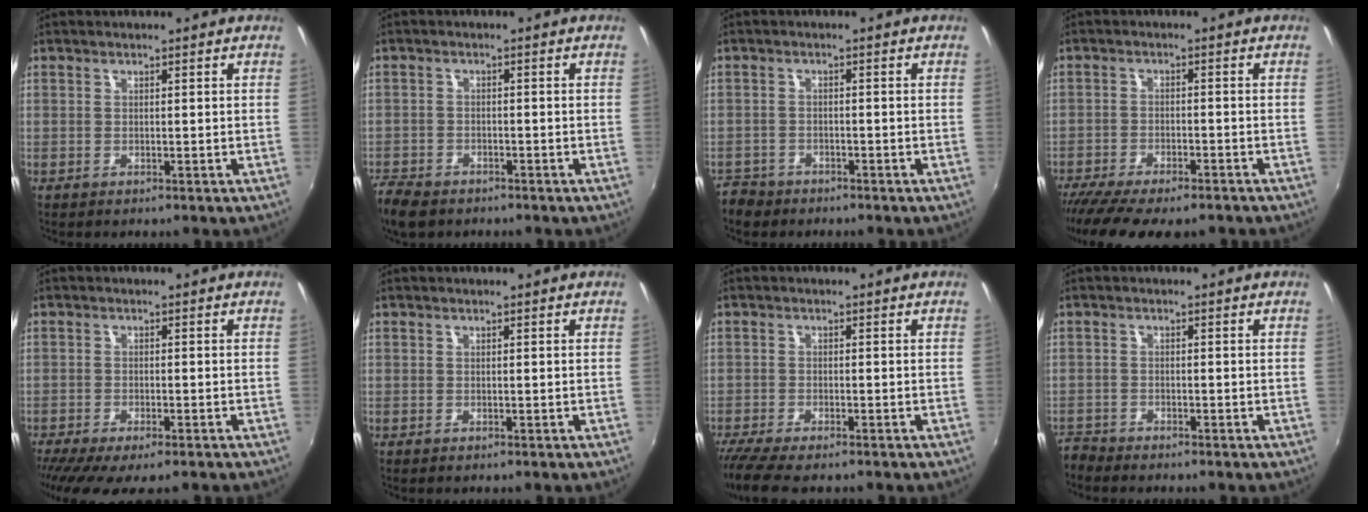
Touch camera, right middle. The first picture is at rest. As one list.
[{"total": 7.2, "force": [-5.7, 3.4, 2.8], "torque": [-0.089, -0.023, -0.109]}, {"total": 5.3, "force": [-4.1, 3.3, 0.9], "torque": [-0.043, -0.005, -0.077]}, {"total": 13.1, "force": [-10.8, 3.2, 6.8], "torque": [-0.149, -0.048, -0.172]}, {"total": 9.8, "force": [-7.5, 2.5, 5.9], "torque": [-0.130, -0.044, -0.122]}, {"total": 0.0}, {"total": 7.3, "force": [-6.1, 1.3, 3.8], "torque": [-0.094, -0.042, -0.111]}, {"total": 3.7, "force": [-3.6, 0.8, -0.1], "torque": [-0.015, -0.015, -0.077]}]